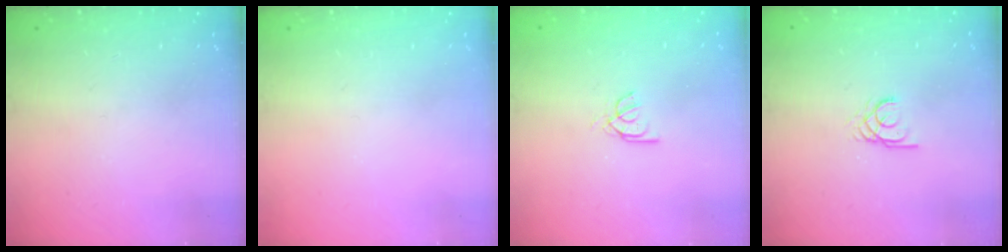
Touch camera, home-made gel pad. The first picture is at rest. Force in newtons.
{"total": 0.0}
{"total": 2.6, "press": 2.6, "slide": 0.2}
{"total": 2.0, "press": 2.0, "slide": 0.2}